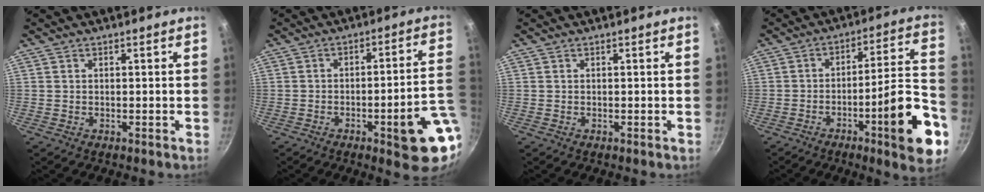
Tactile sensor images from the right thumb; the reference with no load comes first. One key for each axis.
{"total": 14.0, "fx": -4.3, "fy": 2.9, "fz": 13.0, "tx": -0.138, "ty": 0.030, "tz": -0.053}
{"total": 0.0}
{"total": 18.5, "fx": -7.8, "fy": 3.6, "fz": 16.3, "tx": -0.203, "ty": 0.044, "tz": -0.115}